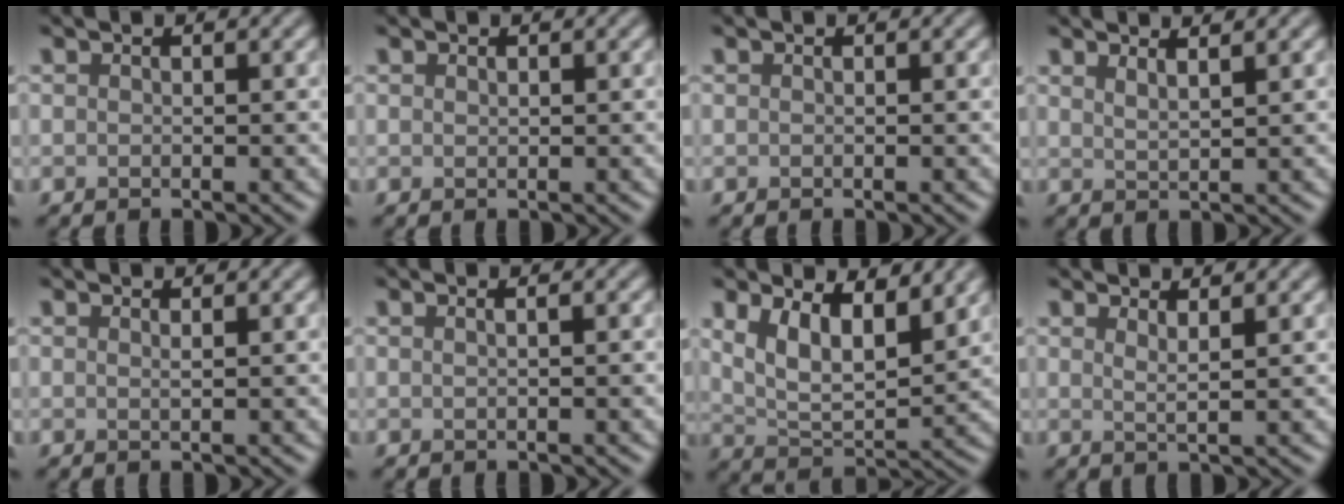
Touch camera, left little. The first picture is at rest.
{"total": 0.0}
{"total": 0.0}
{"total": 2.3, "force": [1.7, 0.6, 1.3], "torque": [-0.010, 0.010, 0.014]}
{"total": 0.6, "force": [0.3, 0.2, 0.5], "torque": [-0.001, -0.001, 0.003]}
{"total": 1.7, "force": [0.6, 0.7, 1.4], "torque": [-0.004, 0.001, -0.008]}
{"total": 6.6, "force": [3.3, 3.0, 4.8], "torque": [-0.095, -0.007, 0.054]}
{"total": 1.7, "force": [1.1, 0.4, 1.2], "torque": [-0.013, -0.002, 0.013]}